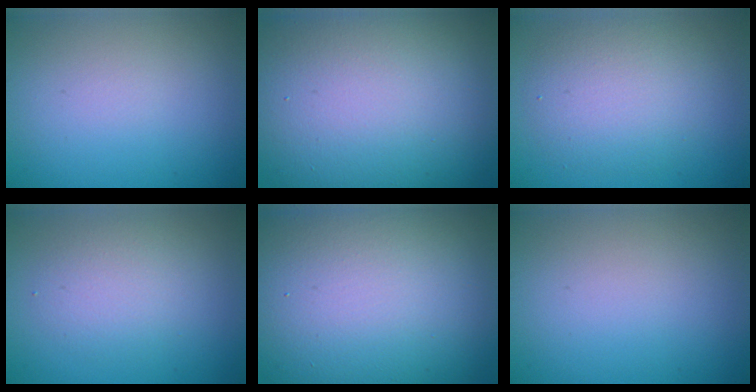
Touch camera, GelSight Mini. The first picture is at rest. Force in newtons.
{"total": 17.3, "press": 17.3, "slide": 0.9}
{"total": 4.6, "press": 4.5, "slide": 0.1}
{"total": 2.6, "press": 2.6, "slide": 0.3}
{"total": 18.3, "press": 18.3, "slide": 1.0}
{"total": 0.0}